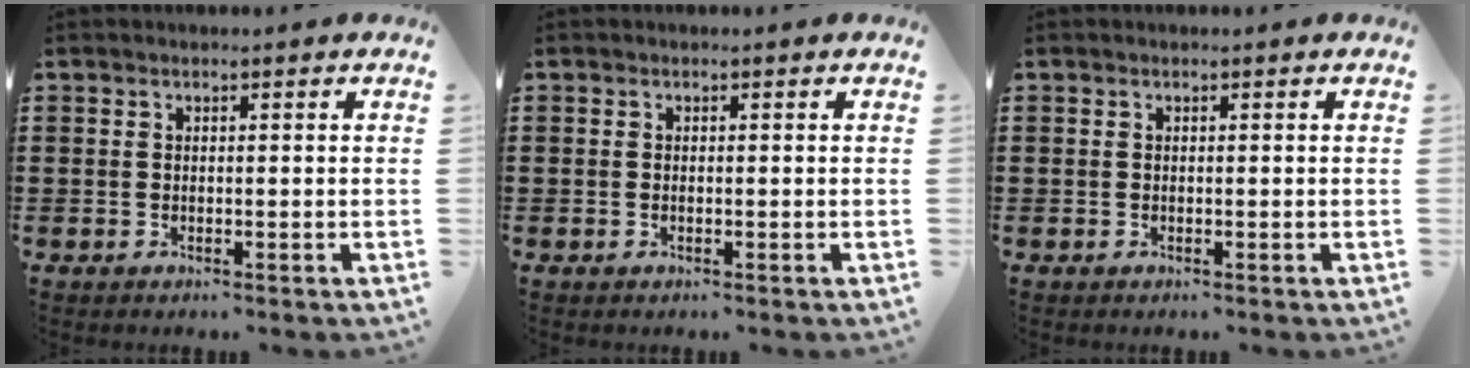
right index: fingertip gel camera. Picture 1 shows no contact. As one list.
[{"total": 0.0}, {"total": 0.0}]